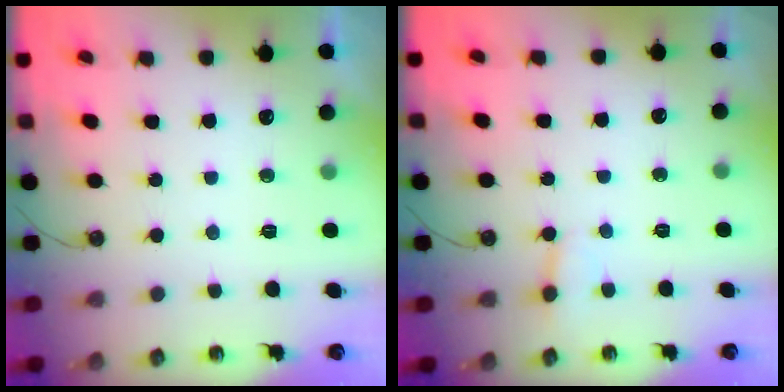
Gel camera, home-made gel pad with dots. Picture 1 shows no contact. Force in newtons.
{"total": 2.6, "press": 2.6, "slide": 0.2}